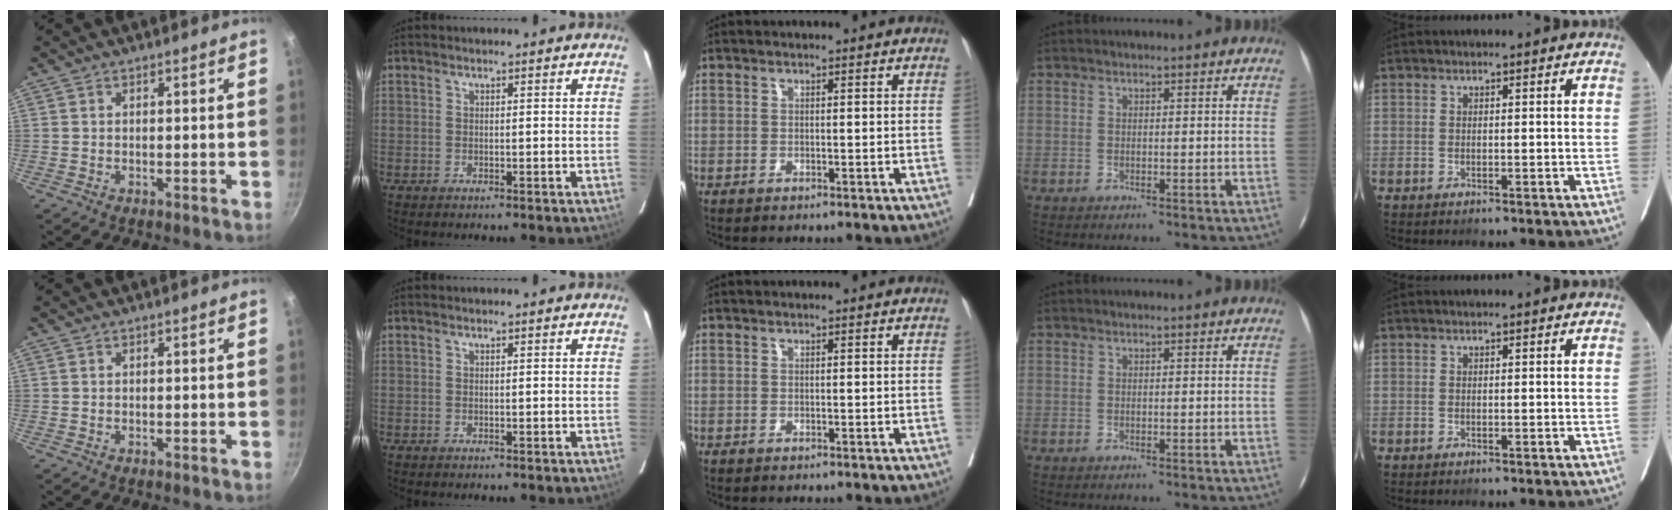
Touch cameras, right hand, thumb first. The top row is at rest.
{}